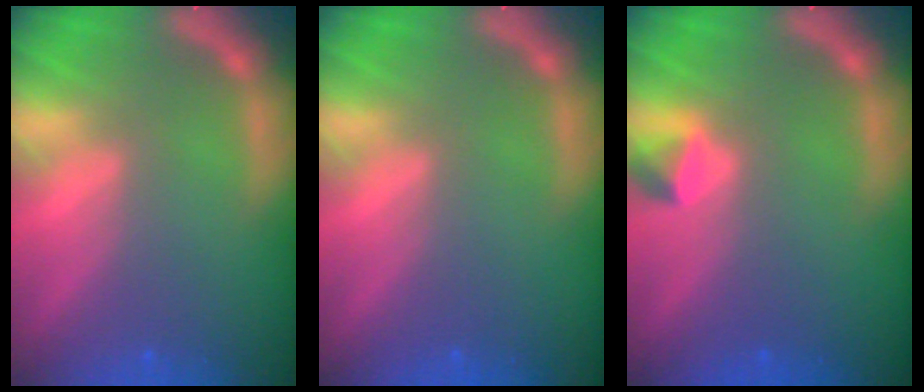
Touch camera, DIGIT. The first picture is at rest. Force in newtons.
{"total": 0.0}
{"total": 1.4}